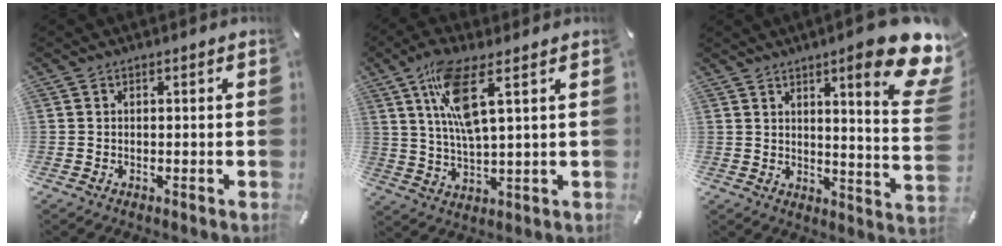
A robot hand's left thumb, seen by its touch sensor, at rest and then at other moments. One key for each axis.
{"total": 11.4, "fx": 4.6, "fy": 2.8, "fz": 10.0, "tx": -0.203, "ty": -0.006, "tz": 0.079}
{"total": 17.3, "fx": 10.0, "fy": 3.5, "fz": 13.7, "tx": -0.197, "ty": -0.065, "tz": 0.154}